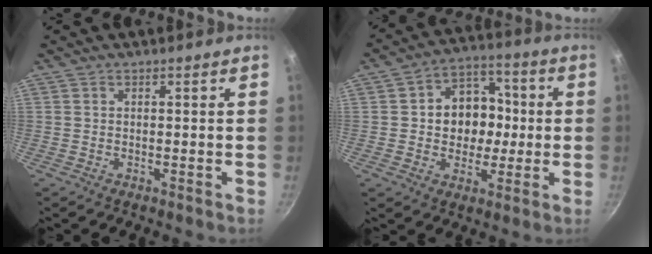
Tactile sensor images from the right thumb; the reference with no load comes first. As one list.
[{"total": 12.4, "force": [0.3, 10.2, 7.1], "torque": [-0.062, 0.019, -0.001]}]